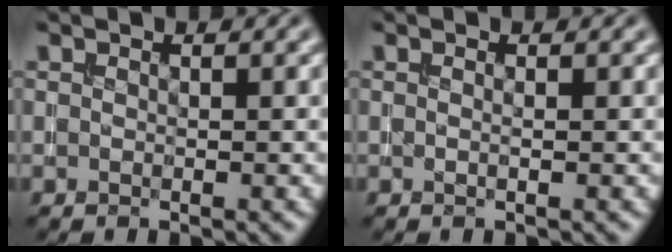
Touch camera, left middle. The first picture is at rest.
{"total": 0.5, "force": [0.0, 0.2, 0.5], "torque": [-0.005, 0.004, -0.003]}